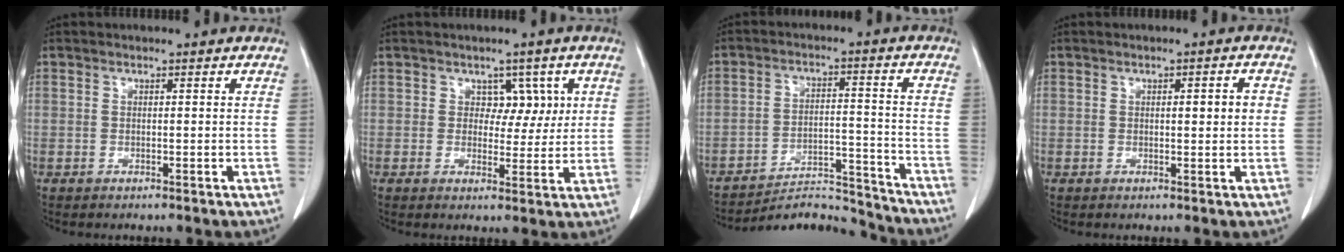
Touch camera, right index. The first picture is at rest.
{"total": 4.0, "force": [1.4, 3.0, 2.3], "torque": [-0.013, 0.005, 0.019]}
{"total": 10.1, "force": [-10.0, 0.7, -1.1], "torque": [0.018, 0.035, -0.157]}
{"total": 2.7, "force": [0.4, 0.5, 2.6], "torque": [-0.038, 0.002, 0.006]}